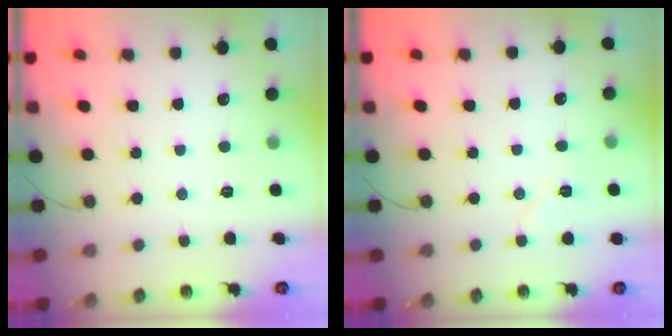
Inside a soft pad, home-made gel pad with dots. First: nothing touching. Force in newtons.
{"total": 5.9, "press": 5.6, "slide": 2.0}